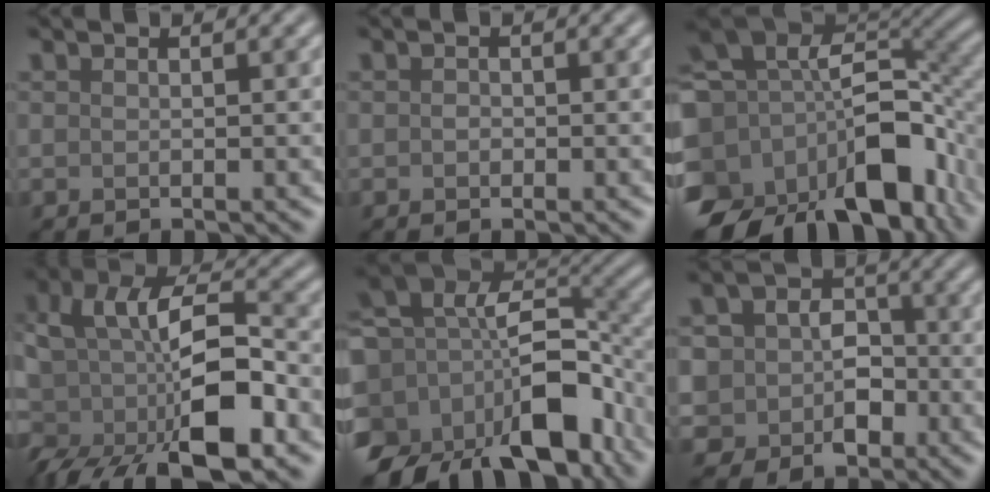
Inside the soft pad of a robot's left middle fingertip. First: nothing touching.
{"total": 0.6, "force": [-0.1, 0.5, 0.3], "torque": [-0.003, -0.004, -0.003]}
{"total": 16.7, "force": [-6.1, 10.7, 11.3], "torque": [-0.227, -0.017, -0.093]}
{"total": 12.4, "force": [-4.8, 5.8, 9.9], "torque": [-0.198, -0.015, -0.082]}
{"total": 15.2, "force": [-5.9, 9.7, 10.0], "torque": [-0.193, -0.012, -0.097]}
{"total": 6.6, "force": [-0.8, 5.8, 3.0], "torque": [-0.040, 0.012, -0.034]}